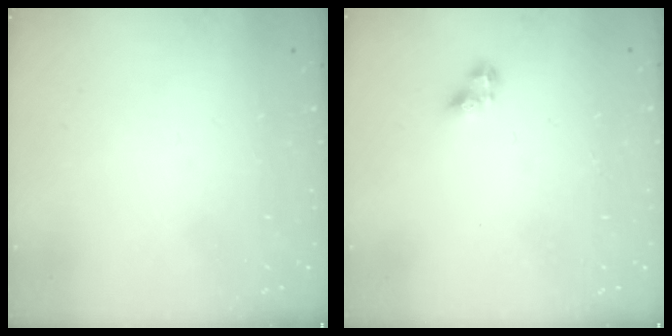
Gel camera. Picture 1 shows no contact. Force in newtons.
{"total": 5.2, "press": 5.2, "slide": 0.7}